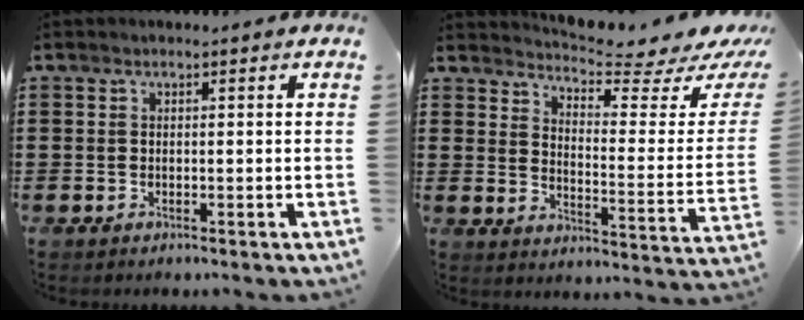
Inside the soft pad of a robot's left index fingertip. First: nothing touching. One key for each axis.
{"total": 4.6, "fx": 4.0, "fy": -0.2, "fz": 2.3, "tx": -0.045, "ty": -0.049, "tz": 0.059}